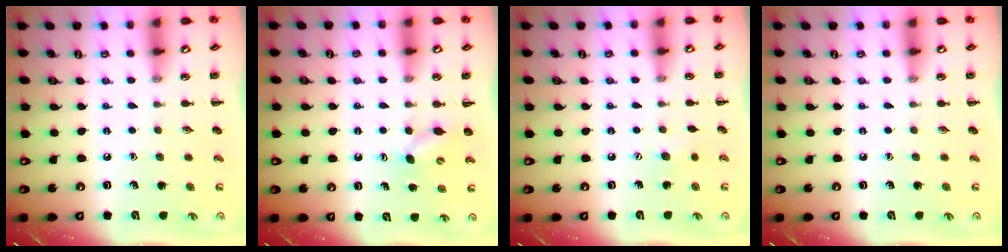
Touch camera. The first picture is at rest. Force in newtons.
{"total": 5.1, "press": 4.9, "slide": 1.4}
{"total": 3.0, "press": 2.9, "slide": 0.6}
{"total": 0.0}